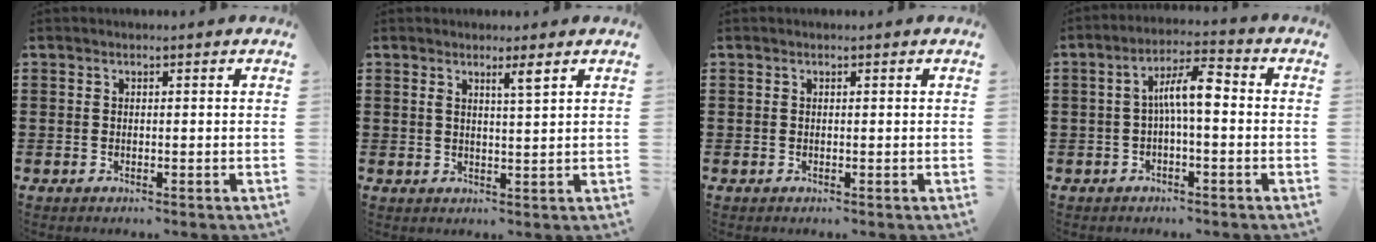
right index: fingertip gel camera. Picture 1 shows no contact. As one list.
[{"total": 2.2, "force": [1.4, -0.1, 1.8], "torque": [-0.029, -0.006, 0.021]}, {"total": 0.0}, {"total": 7.0, "force": [0.1, 2.0, 6.7], "torque": [-0.133, 0.012, -0.005]}]